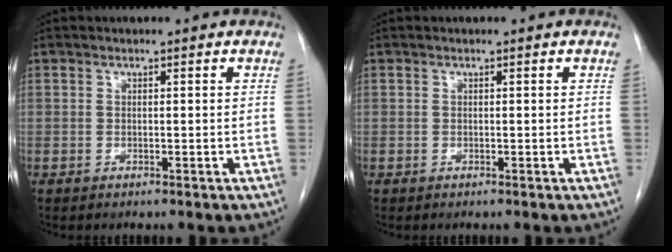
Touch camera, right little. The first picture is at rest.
{"total": 0.0}